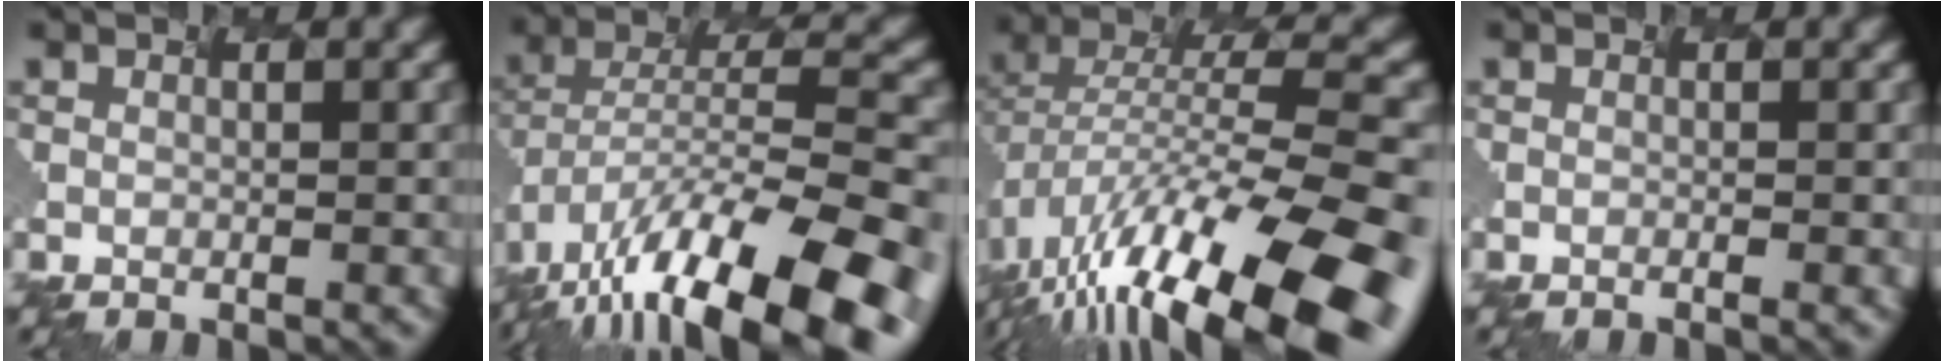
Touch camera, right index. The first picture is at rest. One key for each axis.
{"total": 14.3, "fx": -9.9, "fy": 3.8, "fz": 9.7, "tx": -0.210, "ty": -0.002, "tz": -0.140}
{"total": 15.3, "fx": -8.9, "fy": 4.5, "fz": 11.6, "tx": -0.241, "ty": -0.002, "tz": -0.120}
{"total": 0.6, "fx": -0.5, "fy": -0.1, "fz": 0.3, "tx": -0.006, "ty": -0.002, "tz": -0.002}